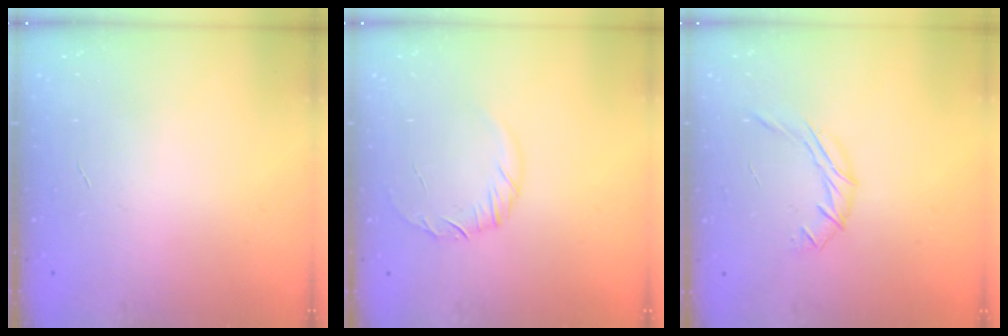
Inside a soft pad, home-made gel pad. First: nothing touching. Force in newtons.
{"total": 5.2, "press": 5.0, "slide": 1.3}
{"total": 5.6, "press": 5.6, "slide": 0.5}